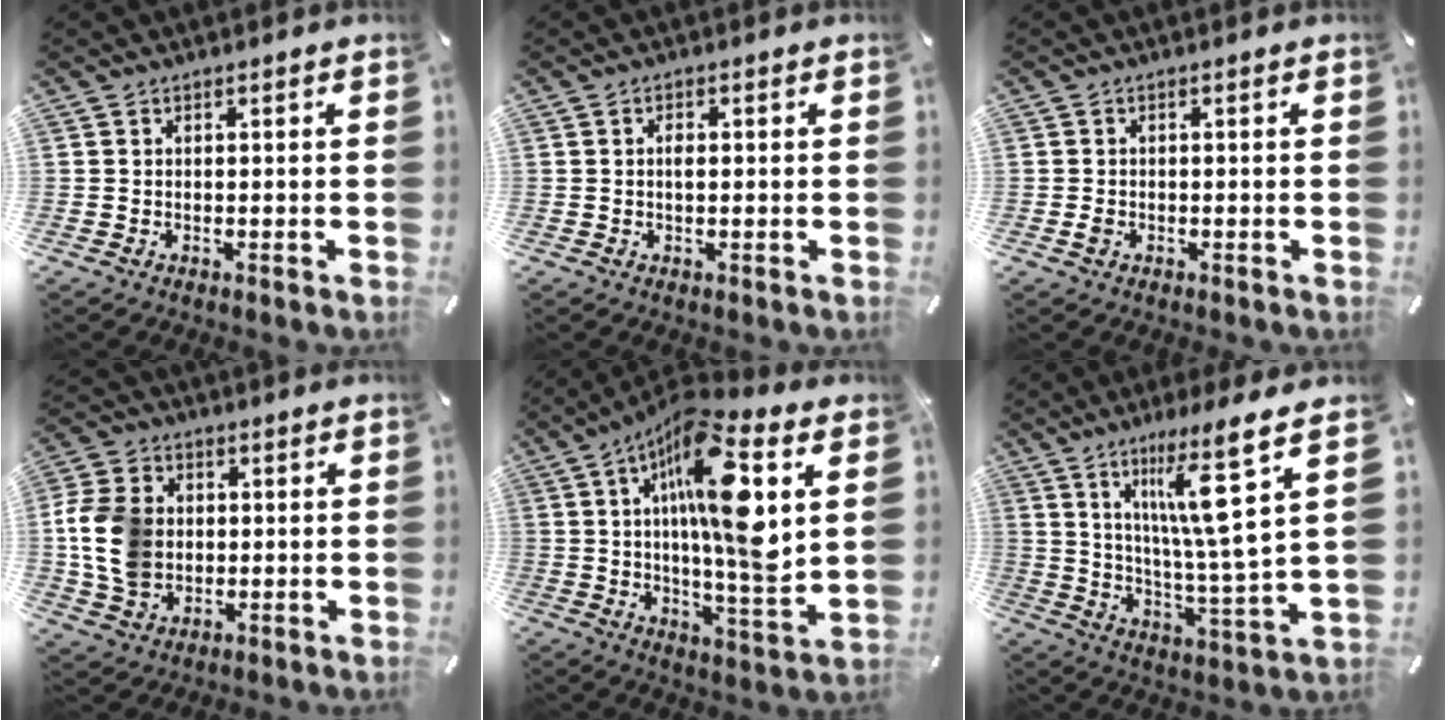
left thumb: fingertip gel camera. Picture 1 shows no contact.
{"total": 1.6, "force": [0.1, 0.7, 1.4], "torque": [-0.029, 0.003, 0.000]}
{"total": 1.0, "force": [-0.3, 0.8, 0.6], "torque": [-0.011, 0.003, -0.007]}
{"total": 12.4, "force": [0.2, 10.2, 7.0], "torque": [-0.161, 0.013, 0.004]}
{"total": 20.3, "force": [6.0, 5.3, 18.7], "torque": [-0.332, -0.029, 0.080]}
{"total": 16.0, "force": [8.5, 1.2, 13.5], "torque": [-0.221, -0.048, 0.121]}